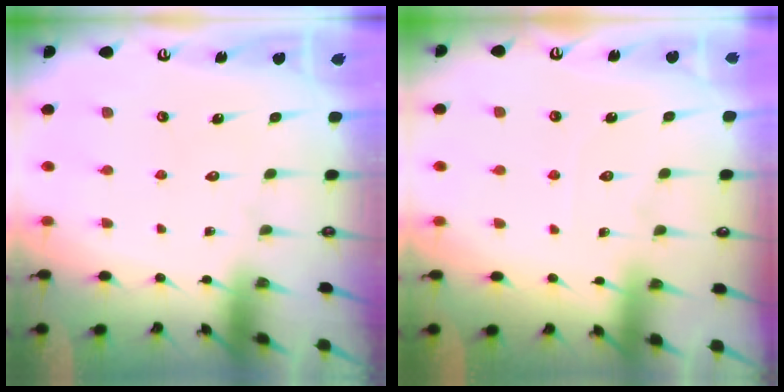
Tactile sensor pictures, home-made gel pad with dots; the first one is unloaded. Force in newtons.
{"total": 4.4, "press": 4.4, "slide": 0.6}